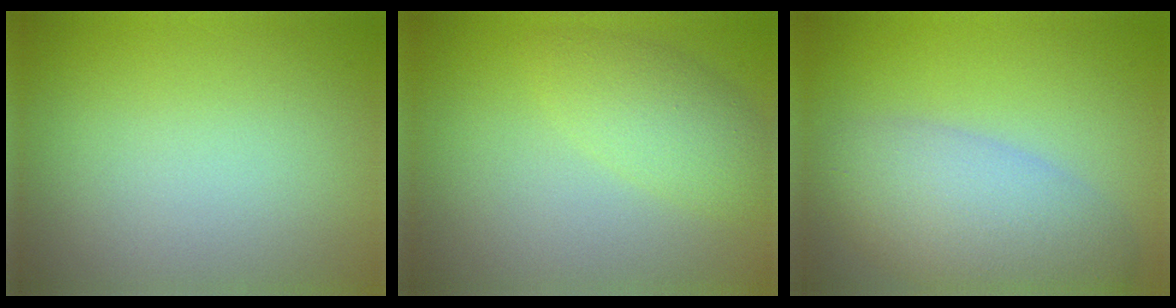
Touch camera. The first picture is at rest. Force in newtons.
{"total": 3.1, "press": 3.1, "slide": 0.2}
{"total": 6.6, "press": 6.6, "slide": 0.5}